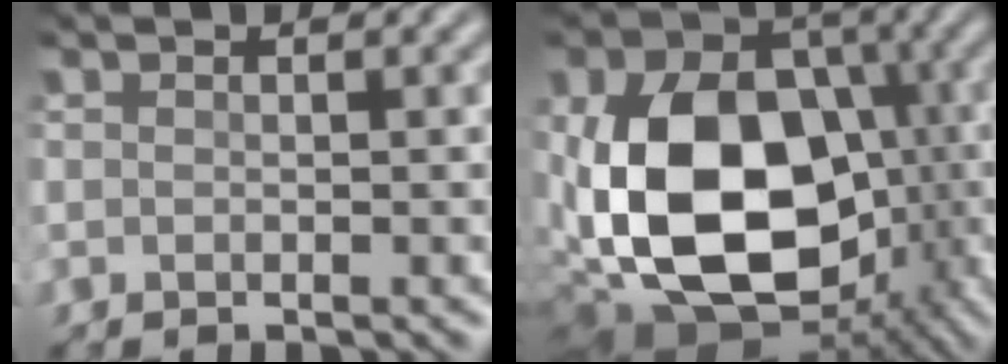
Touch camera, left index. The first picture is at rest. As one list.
[{"total": 16.1, "force": [-2.2, 11.5, 11.1], "torque": [-0.223, -0.017, -0.035]}]